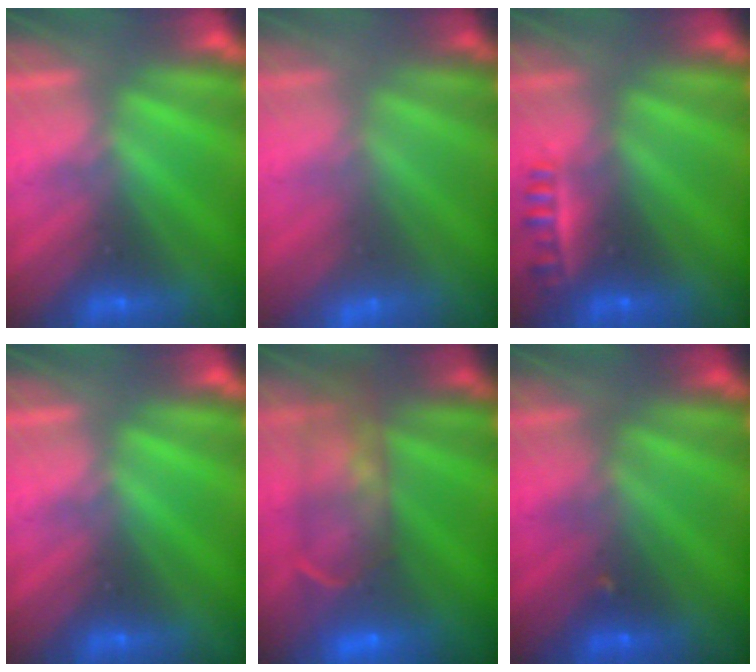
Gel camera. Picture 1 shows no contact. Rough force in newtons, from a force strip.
{"total": 3.2}
{"total": 2.3}
{"total": 0.0}
{"total": 9.1}
{"total": 2.1}